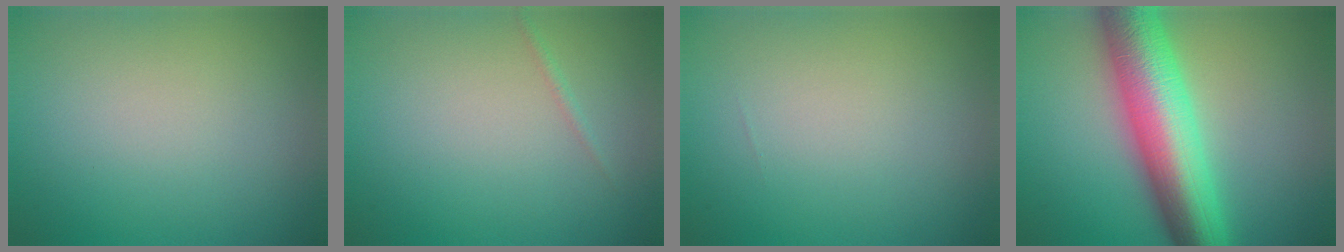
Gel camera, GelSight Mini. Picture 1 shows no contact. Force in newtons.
{"total": 0.6, "press": 0.5, "slide": 0.0}
{"total": 0.0}
{"total": 10.8, "press": 10.8, "slide": 0.2}